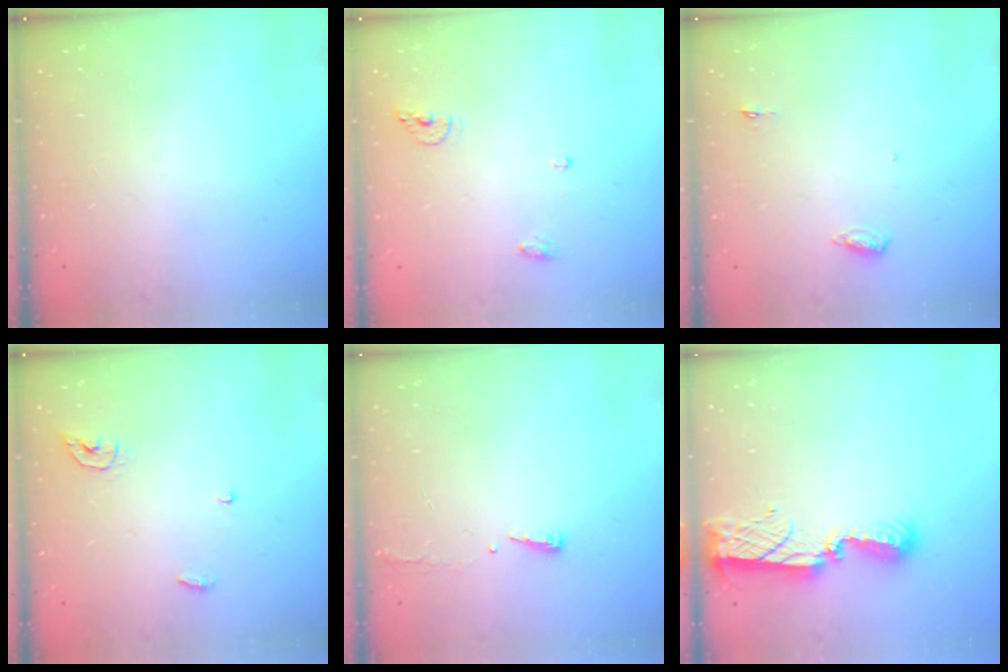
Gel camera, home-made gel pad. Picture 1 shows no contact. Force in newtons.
{"total": 5.7, "press": 5.7, "slide": 1.0}
{"total": 4.7, "press": 4.5, "slide": 1.4}
{"total": 4.3, "press": 4.3, "slide": 0.3}
{"total": 3.2, "press": 3.2, "slide": 0.6}
{"total": 8.4, "press": 8.4, "slide": 0.8}